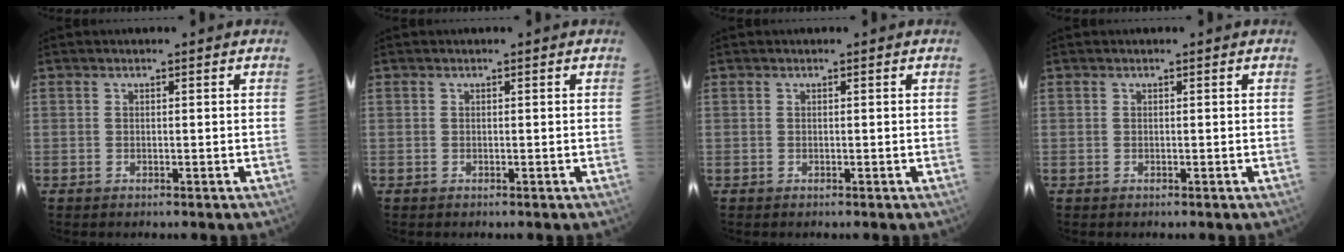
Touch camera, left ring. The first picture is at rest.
{"total": 0.0}
{"total": 0.0}
{"total": 0.0}